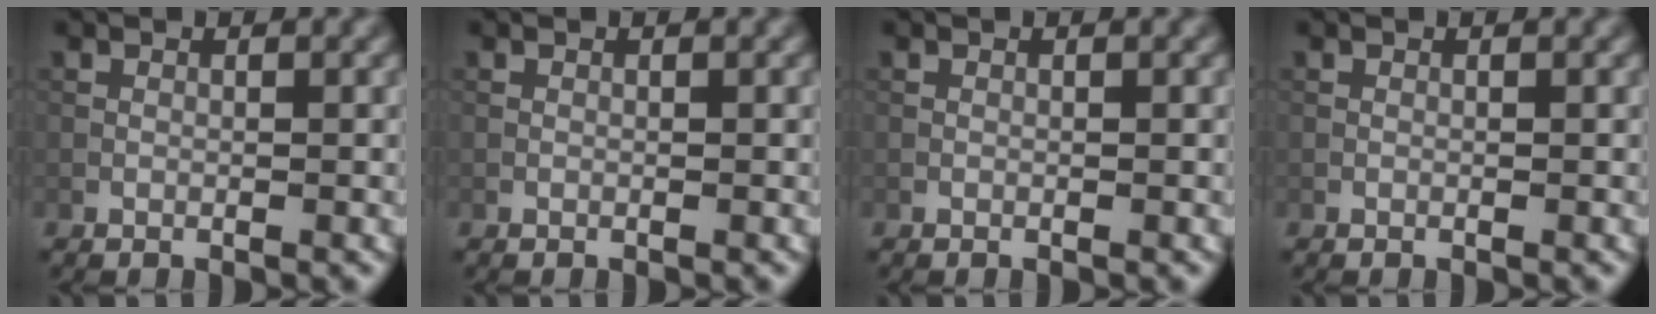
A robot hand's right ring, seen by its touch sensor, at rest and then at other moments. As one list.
[{"total": 0.0}, {"total": 0.0}, {"total": 0.0}]